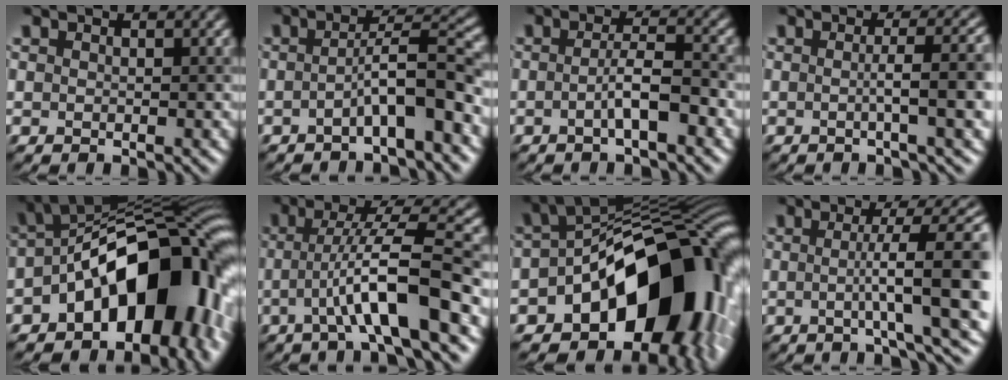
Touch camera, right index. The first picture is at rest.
{"total": 4.7, "force": [-1.8, 0.6, 4.3], "torque": [-0.066, 0.020, -0.033]}
{"total": 2.9, "force": [-1.0, 0.3, 2.7], "torque": [-0.048, 0.007, -0.017]}
{"total": 5.4, "force": [0.0, 1.0, 5.3], "torque": [-0.067, 0.008, 0.002]}
{"total": 15.3, "force": [-4.6, 8.5, 11.8], "torque": [-0.117, 0.017, -0.081]}
{"total": 7.1, "force": [-1.8, 0.6, 6.9], "torque": [-0.117, 0.015, -0.029]}
{"total": 17.3, "force": [-5.3, 10.7, 12.5], "torque": [-0.156, -0.001, -0.081]}
{"total": 9.8, "force": [0.3, 1.7, 9.6], "torque": [-0.111, 0.016, 0.005]}